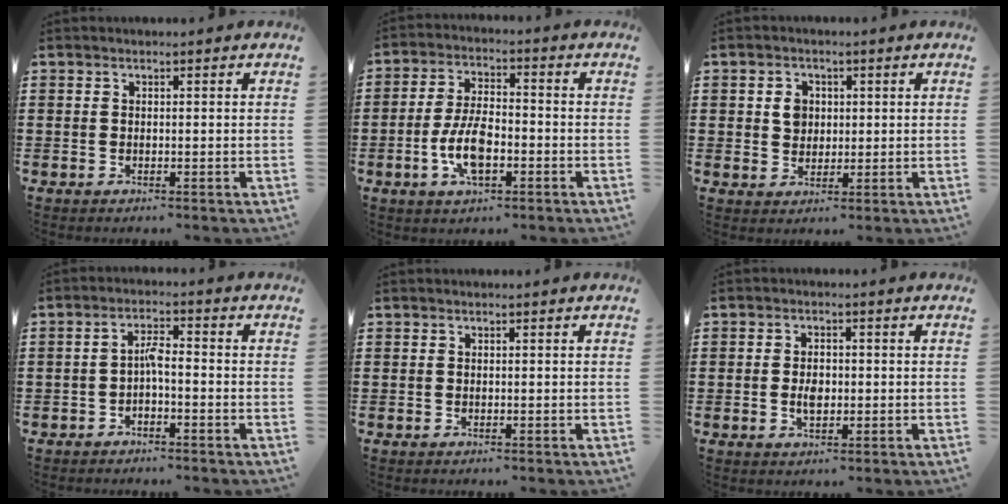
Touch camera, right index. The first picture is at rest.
{"total": 7.9, "force": [-2.5, 3.7, 6.5], "torque": [-0.151, 0.000, -0.052]}
{"total": 3.4, "force": [0.7, 2.8, 1.8], "torque": [-0.045, 0.012, 0.011]}
{"total": 2.6, "force": [-1.1, 0.7, 2.2], "torque": [-0.052, 0.006, -0.025]}
{"total": 0.0}
{"total": 2.8, "force": [-0.3, 1.7, 2.2], "torque": [-0.035, 0.001, -0.006]}